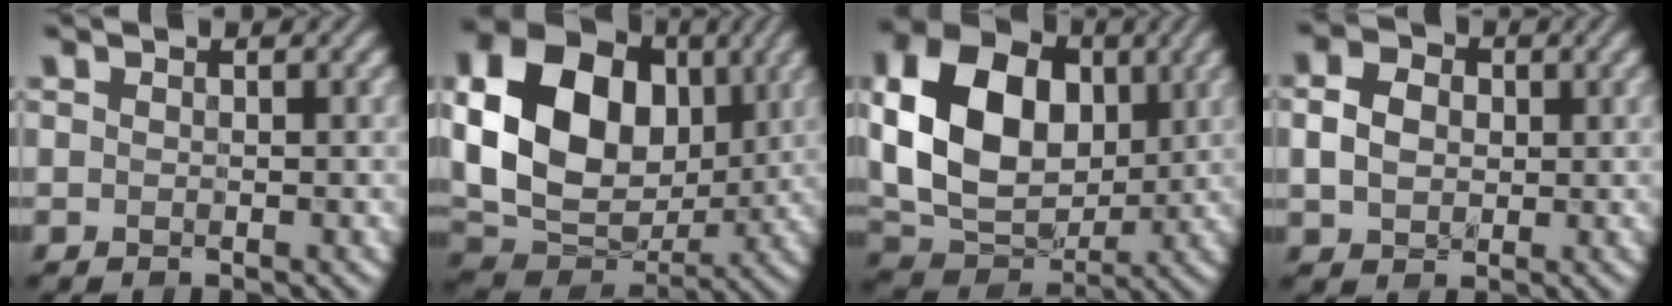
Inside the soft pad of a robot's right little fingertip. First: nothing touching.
{"total": 15.8, "force": [1.9, 11.7, 10.5], "torque": [-0.203, 0.009, 0.035]}
{"total": 13.0, "force": [1.4, 9.2, 9.0], "torque": [-0.183, 0.010, 0.019]}
{"total": 3.5, "force": [0.0, 2.8, 2.1], "torque": [-0.046, 0.003, -0.005]}